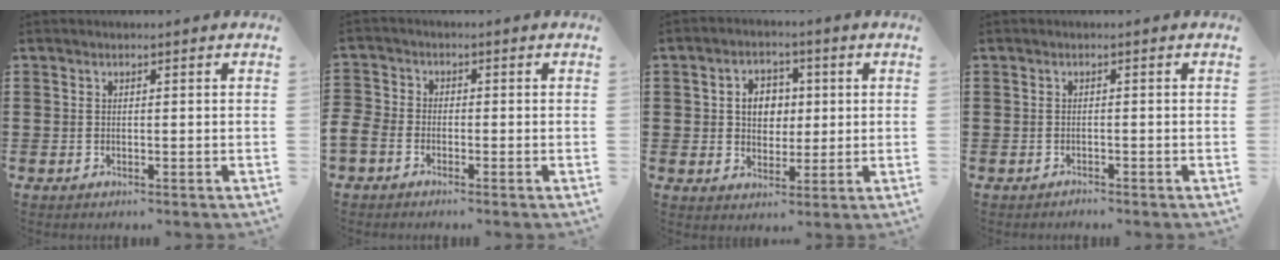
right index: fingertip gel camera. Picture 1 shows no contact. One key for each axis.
{"total": 2.5, "fx": -2.0, "fy": 1.3, "fz": 0.8, "tx": -0.038, "ty": -0.003, "tz": -0.049}
{"total": 5.1, "fx": 0.6, "fy": 4.2, "fz": 2.9, "tx": -0.063, "ty": 0.012, "tz": 0.005}
{"total": 0.8, "fx": -0.8, "fy": 0.0, "fz": 0.0, "tx": -0.002, "ty": 0.000, "tz": -0.016}